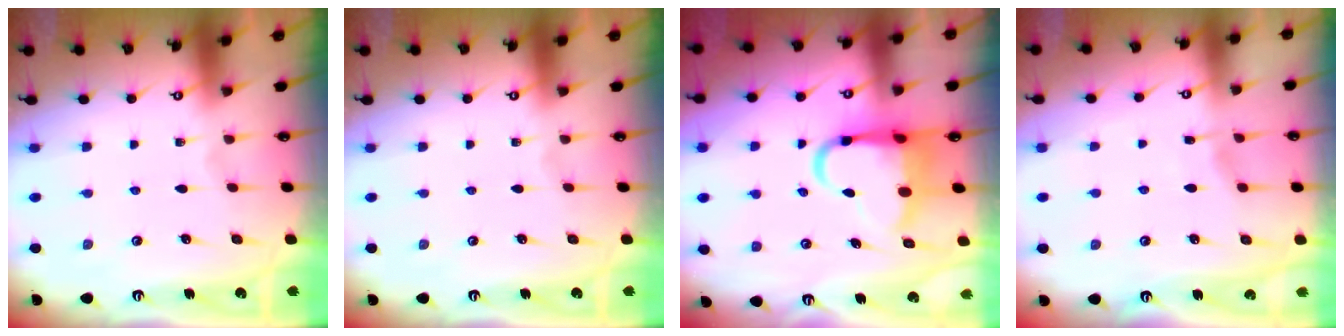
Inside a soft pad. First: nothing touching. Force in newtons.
{"total": 0.0}
{"total": 10.5, "press": 10.1, "slide": 2.8}
{"total": 2.5, "press": 2.5, "slide": 0.4}